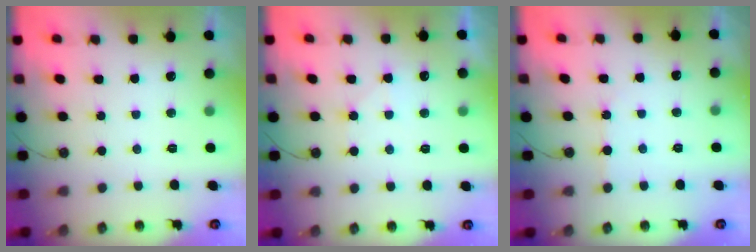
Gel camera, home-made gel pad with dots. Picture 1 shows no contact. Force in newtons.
{"total": 6.1, "press": 6.1, "slide": 0.8}
{"total": 2.3, "press": 2.3, "slide": 0.4}